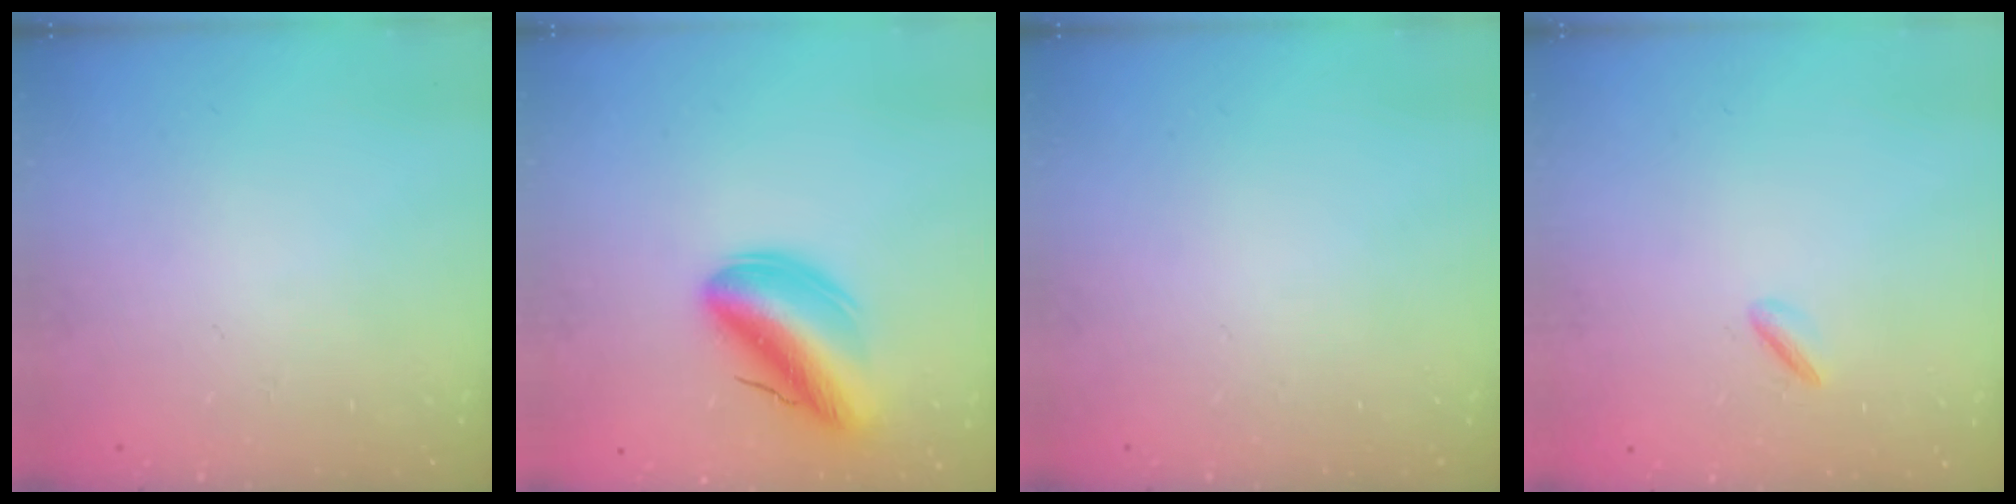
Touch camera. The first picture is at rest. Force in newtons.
{"total": 15.7, "press": 15.3, "slide": 3.2}
{"total": 0.0}
{"total": 2.1, "press": 2.0, "slide": 0.7}